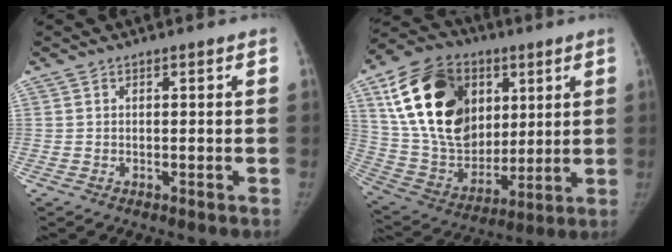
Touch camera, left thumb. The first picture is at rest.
{"total": 26.5, "force": [8.6, 18.6, 16.7], "torque": [-0.290, -0.011, 0.158]}